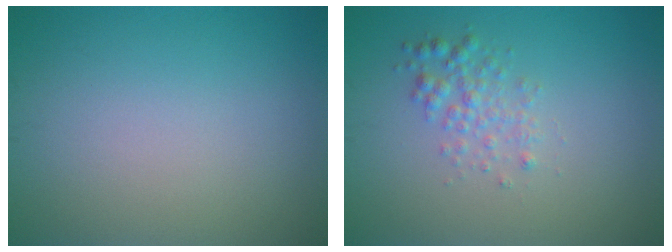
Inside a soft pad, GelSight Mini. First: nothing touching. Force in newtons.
{"total": 2.0, "press": 2.0, "slide": 0.0}